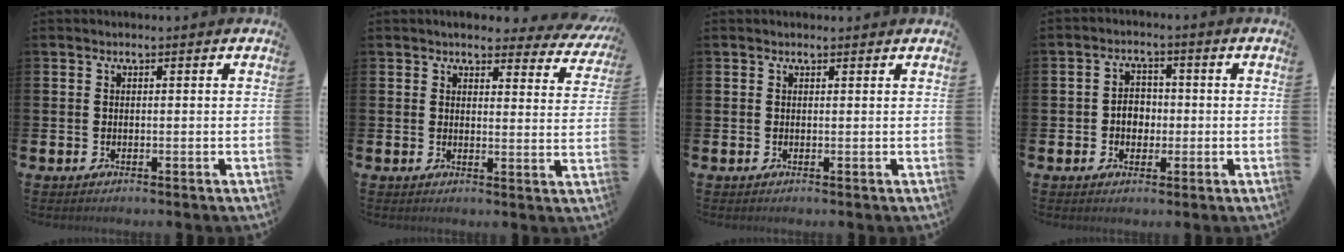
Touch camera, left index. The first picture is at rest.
{"total": 4.0, "force": [3.7, 1.2, 0.6], "torque": [-0.015, -0.027, 0.062]}
{"total": 0.6, "force": [0.6, 0.1, 0.2], "torque": [0.007, -0.003, 0.008]}
{"total": 3.4, "force": [-0.4, 2.7, 2.0], "torque": [-0.024, 0.001, -0.015]}